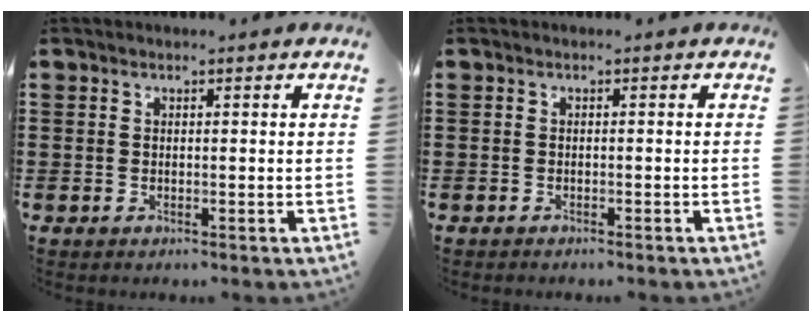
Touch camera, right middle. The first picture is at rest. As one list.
[{"total": 0.0}]